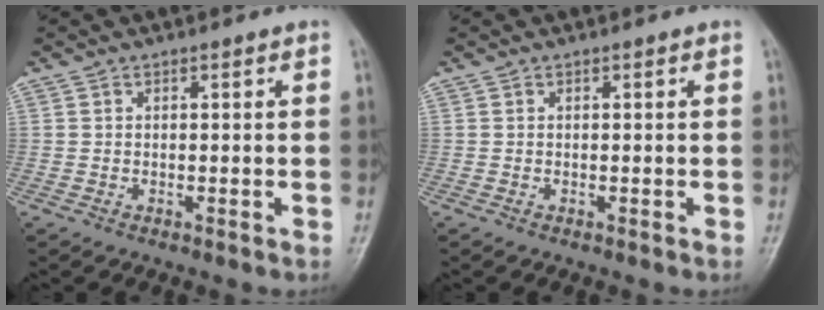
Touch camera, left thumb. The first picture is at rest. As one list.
[{"total": 0.0}]